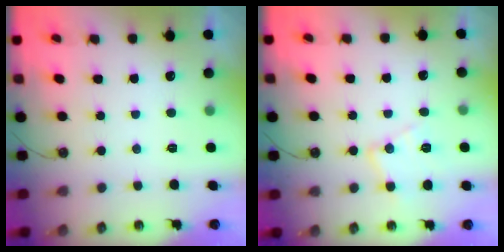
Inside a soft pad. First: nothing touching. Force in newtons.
{"total": 10.0, "press": 10.0, "slide": 0.7}